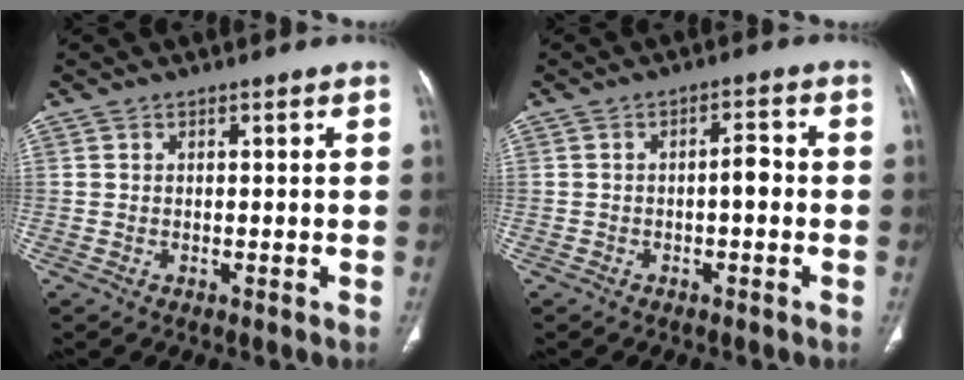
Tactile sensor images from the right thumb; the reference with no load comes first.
{"total": 3.1, "force": [-0.7, 1.4, 2.7], "torque": [-0.033, 0.017, -0.015]}